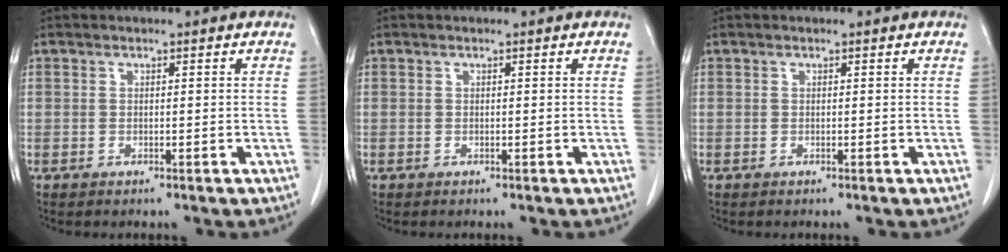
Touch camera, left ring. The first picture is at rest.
{"total": 0.0}
{"total": 0.0}